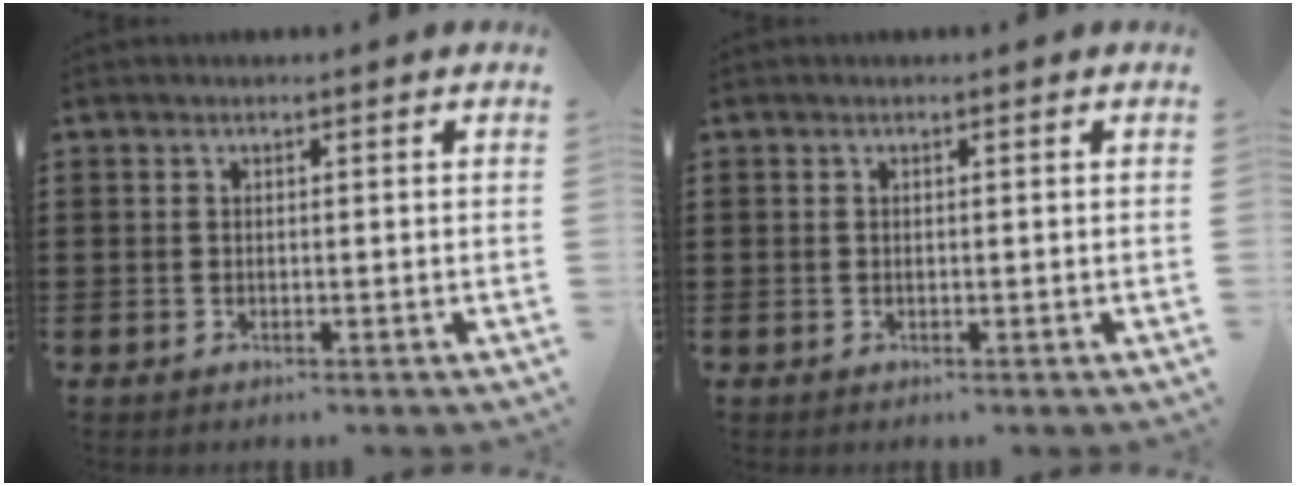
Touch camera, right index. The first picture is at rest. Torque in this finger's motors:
{"motor_torque": [0.33, 0.50, -0.70, -0.03]}